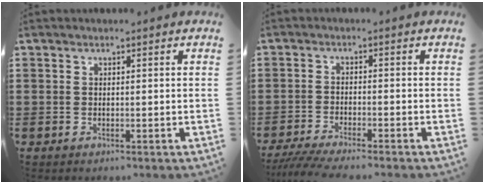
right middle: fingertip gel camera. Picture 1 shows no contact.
{"total": 3.6, "force": [-3.3, -0.1, 1.5], "torque": [-0.039, -0.012, -0.068]}